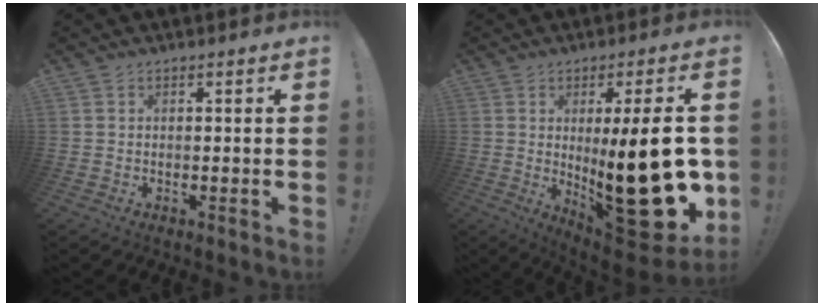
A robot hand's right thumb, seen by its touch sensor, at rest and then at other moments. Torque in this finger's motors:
{"motor_torque": [1.56, 3.45, 2.73, 0.04, 0.22]}